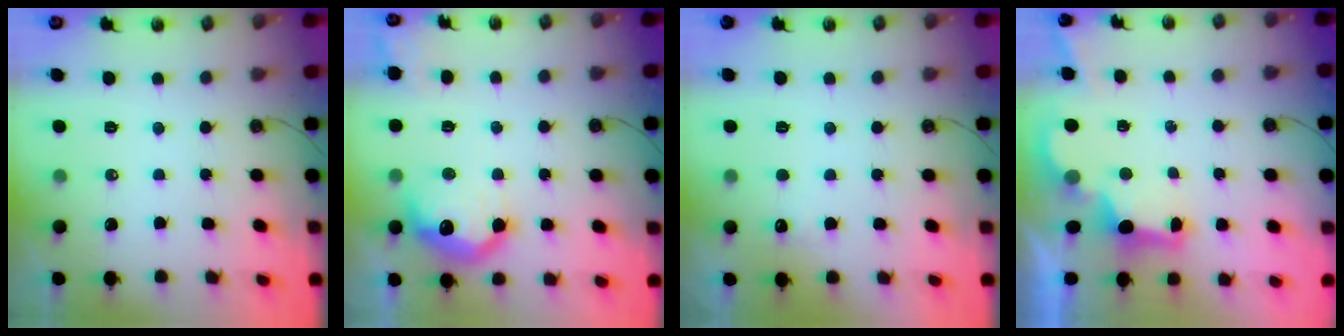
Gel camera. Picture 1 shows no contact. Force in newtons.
{"total": 11.9, "press": 11.9, "slide": 0.8}
{"total": 2.9, "press": 2.7, "slide": 1.1}
{"total": 2.8, "press": 2.7, "slide": 0.9}